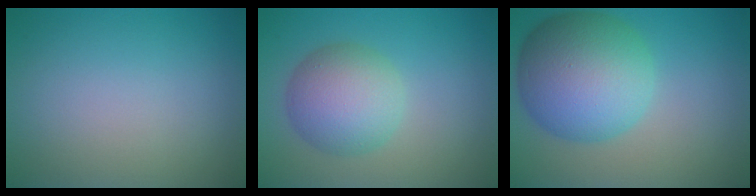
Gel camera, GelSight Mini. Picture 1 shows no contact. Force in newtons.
{"total": 5.5, "press": 5.5, "slide": 0.1}
{"total": 10.0, "press": 10.0, "slide": 0.1}